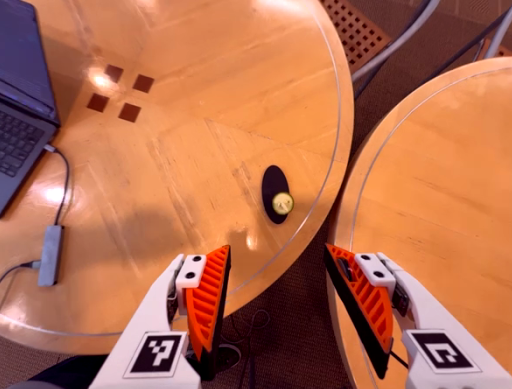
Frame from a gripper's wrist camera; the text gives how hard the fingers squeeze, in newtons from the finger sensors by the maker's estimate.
{"total": 0.0}